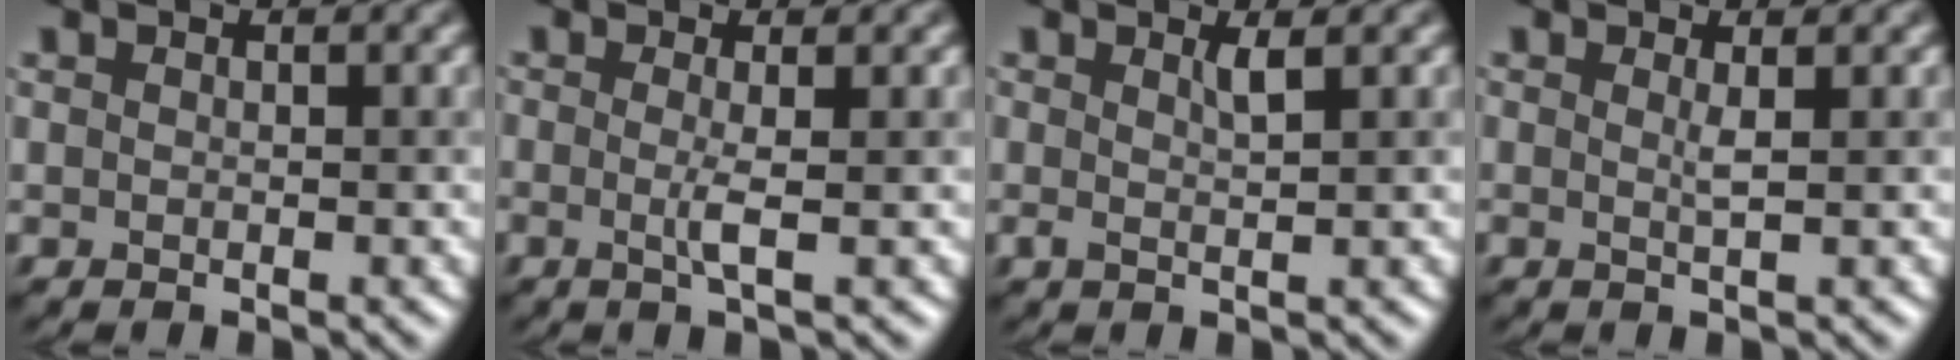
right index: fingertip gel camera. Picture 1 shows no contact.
{"total": 1.6, "force": [-0.2, 0.2, 1.6], "torque": [-0.036, -0.007, -0.006]}
{"total": 1.3, "force": [0.6, 0.2, 1.1], "torque": [-0.025, -0.003, 0.010]}
{"total": 1.0, "force": [0.3, 0.1, 0.9], "torque": [-0.015, -0.003, 0.002]}